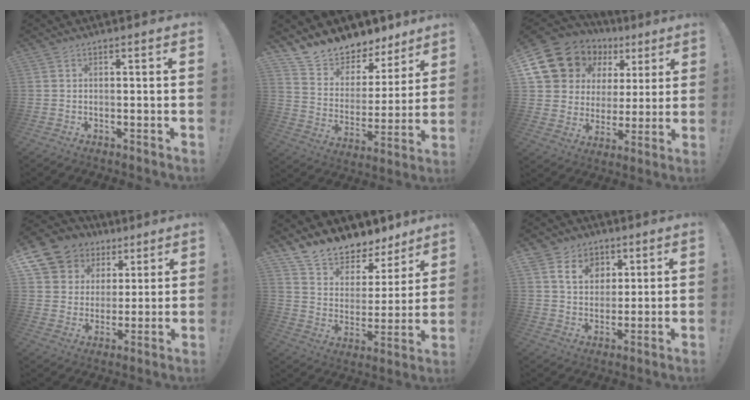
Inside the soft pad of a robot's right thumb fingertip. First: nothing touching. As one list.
[{"total": 10.5, "force": [9.8, 3.7, 0.7], "torque": [-0.032, -0.097, 0.176]}, {"total": 16.2, "force": [9.8, 11.3, 6.2], "torque": [-0.109, -0.058, 0.204]}, {"total": 12.0, "force": [7.1, 9.3, 3.1], "torque": [-0.051, -0.053, 0.146]}, {"total": 11.6, "force": [10.4, 4.4, 2.3], "torque": [-0.054, -0.097, 0.188]}, {"total": 11.1, "force": [5.7, 8.4, 4.6], "torque": [-0.071, -0.021, 0.110]}]